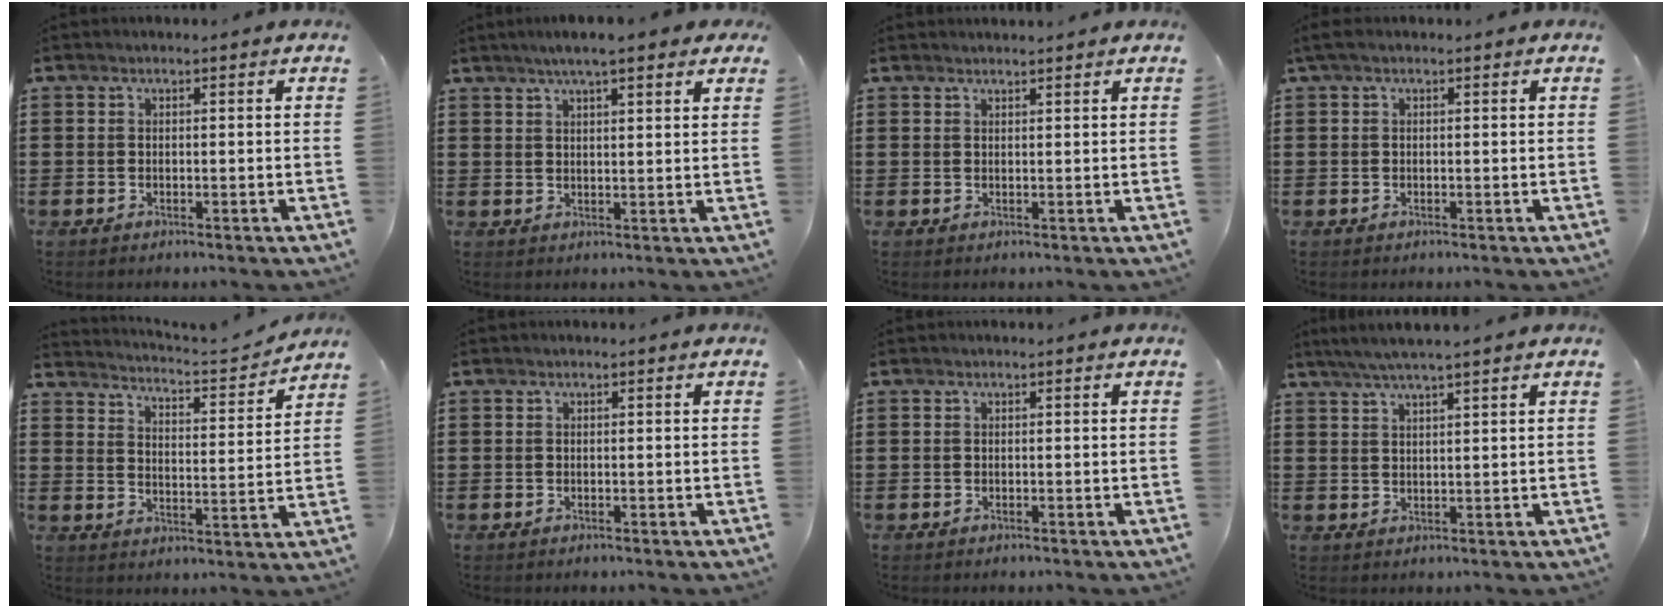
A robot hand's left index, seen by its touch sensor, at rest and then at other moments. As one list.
[{"total": 4.6, "force": [3.5, 0.4, 3.0], "torque": [-0.066, 0.004, 0.061]}, {"total": 1.1, "force": [1.1, -0.1, 0.1], "torque": [-0.004, -0.002, 0.022]}, {"total": 0.8, "force": [-0.1, 0.3, 0.8], "torque": [-0.014, 0.002, -0.002]}, {"total": 3.2, "force": [3.1, -0.3, 0.5], "torque": [-0.031, -0.030, 0.045]}, {"total": 0.0}, {"total": 0.0}, {"total": 3.4, "force": [2.8, -0.3, 1.9], "torque": [-0.042, -0.003, 0.051]}]